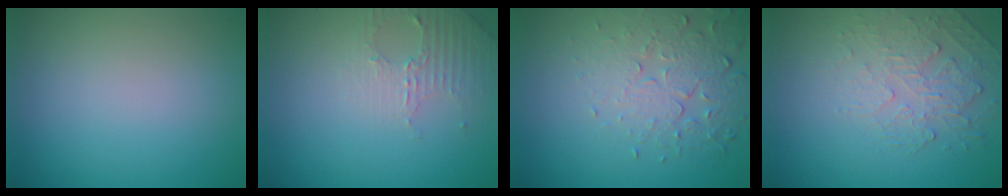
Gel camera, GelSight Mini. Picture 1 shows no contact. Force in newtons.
{"total": 2.6, "press": 2.5, "slide": 0.7}
{"total": 5.0, "press": 3.6, "slide": 3.4}
{"total": 2.2, "press": 1.4, "slide": 1.7}